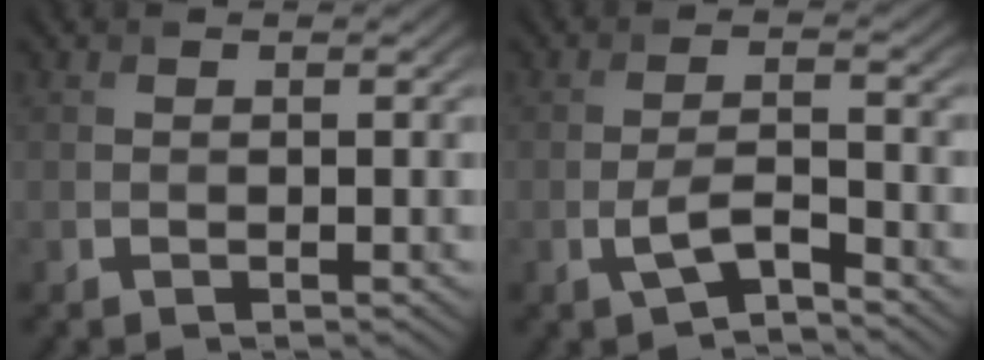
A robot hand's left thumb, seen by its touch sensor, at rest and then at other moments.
{"total": 4.0, "force": [-2.3, 1.2, 3.0], "torque": [-0.070, -0.001, -0.048]}